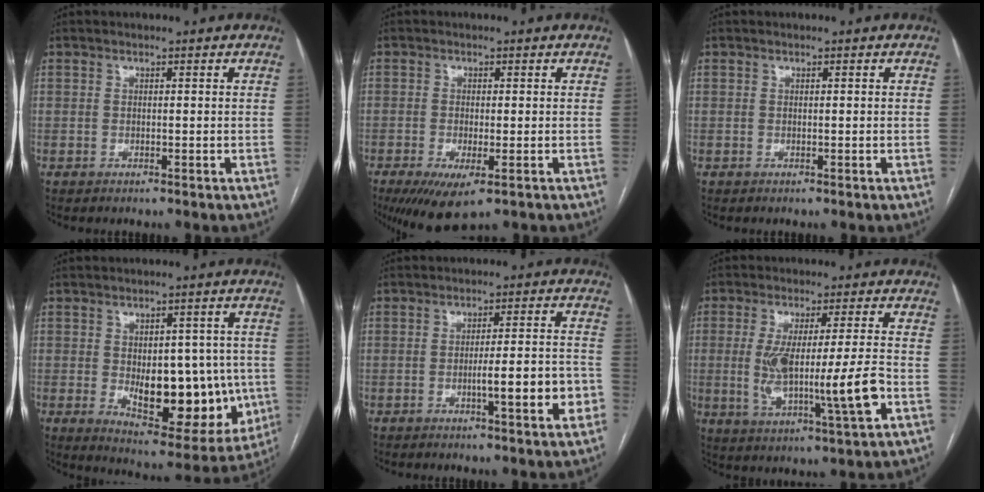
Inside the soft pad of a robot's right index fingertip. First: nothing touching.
{"total": 6.5, "force": [-3.5, 1.8, 5.2], "torque": [-0.081, -0.017, -0.052]}
{"total": 0.0}
{"total": 17.2, "force": [-2.4, 8.2, 14.9], "torque": [-0.201, 0.001, -0.008]}
{"total": 8.8, "force": [-3.0, 0.9, 8.2], "torque": [-0.114, 0.011, -0.038]}
{"total": 13.4, "force": [-2.2, 1.0, 13.1], "torque": [-0.241, -0.006, -0.031]}